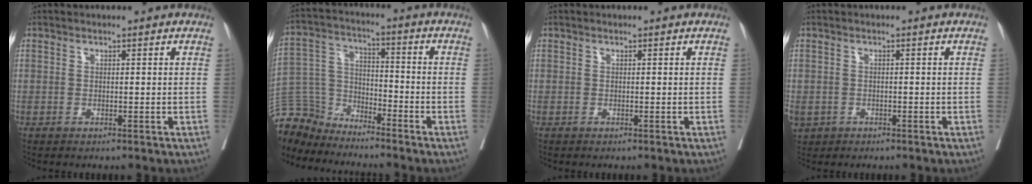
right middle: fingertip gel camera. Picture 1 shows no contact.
{"total": 9.2, "force": [-8.8, 2.5, -0.3], "torque": [-0.005, 0.019, -0.179]}
{"total": 0.0}
{"total": 4.7, "force": [-2.4, 3.7, 1.5], "torque": [-0.048, -0.006, -0.035]}